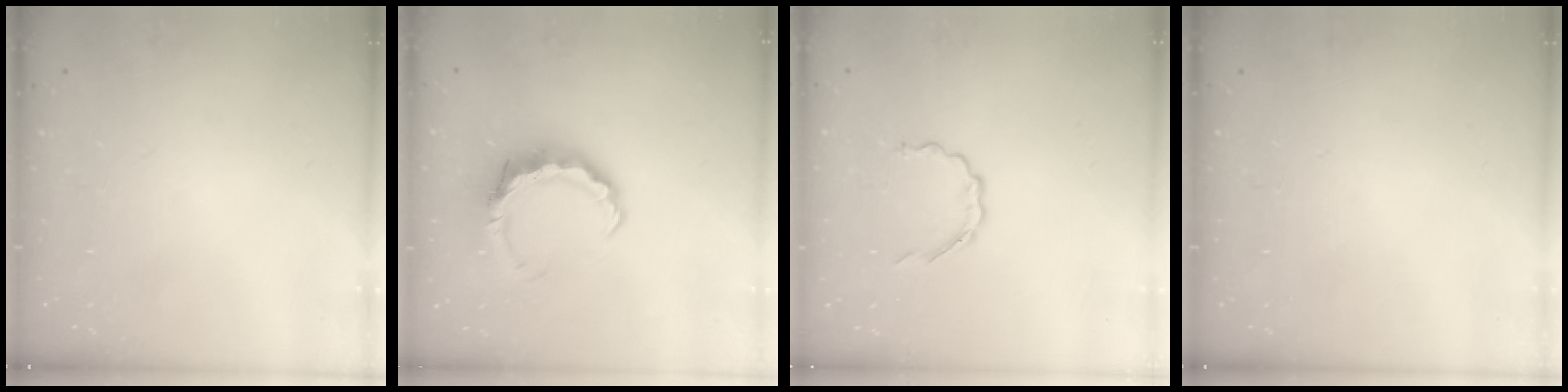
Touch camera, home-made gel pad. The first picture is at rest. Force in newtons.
{"total": 8.2, "press": 8.1, "slide": 1.5}
{"total": 3.7, "press": 3.5, "slide": 1.2}
{"total": 0.0}